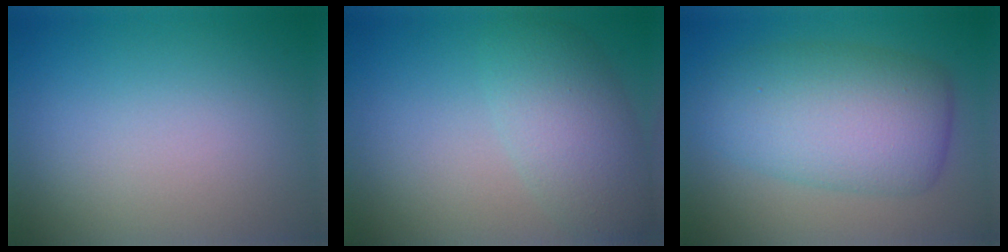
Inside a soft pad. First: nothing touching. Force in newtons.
{"total": 4.8, "press": 4.8, "slide": 0.1}
{"total": 7.7, "press": 7.7, "slide": 0.1}